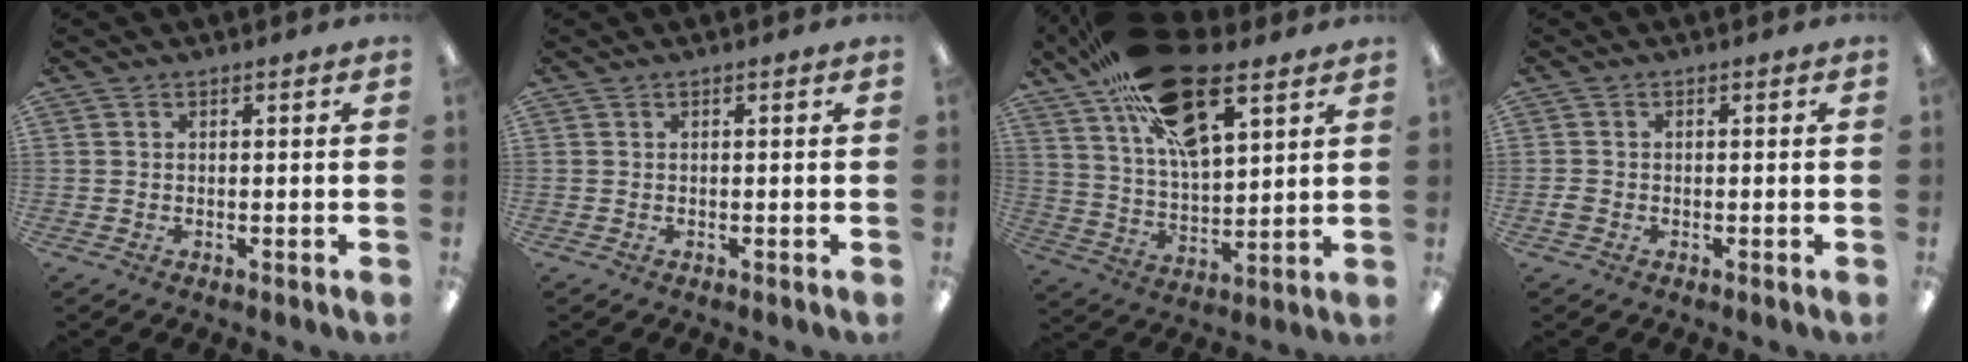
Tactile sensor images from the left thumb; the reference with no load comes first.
{"total": 0.0}
{"total": 24.1, "force": [13.7, 11.0, 16.5], "torque": [-0.285, -0.053, 0.238]}
{"total": 1.5, "force": [-0.6, 1.2, 0.8], "torque": [-0.012, 0.004, -0.011]}